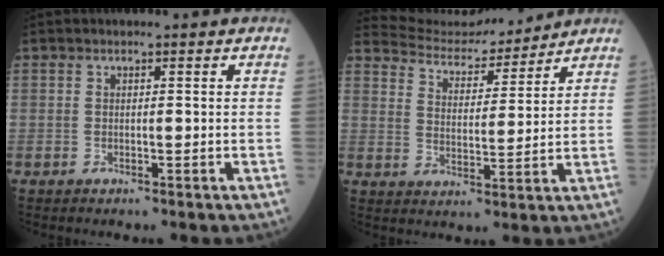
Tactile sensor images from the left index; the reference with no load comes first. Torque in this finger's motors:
{"motor_torque": [0.43, -1.71, -0.01, 0.00]}